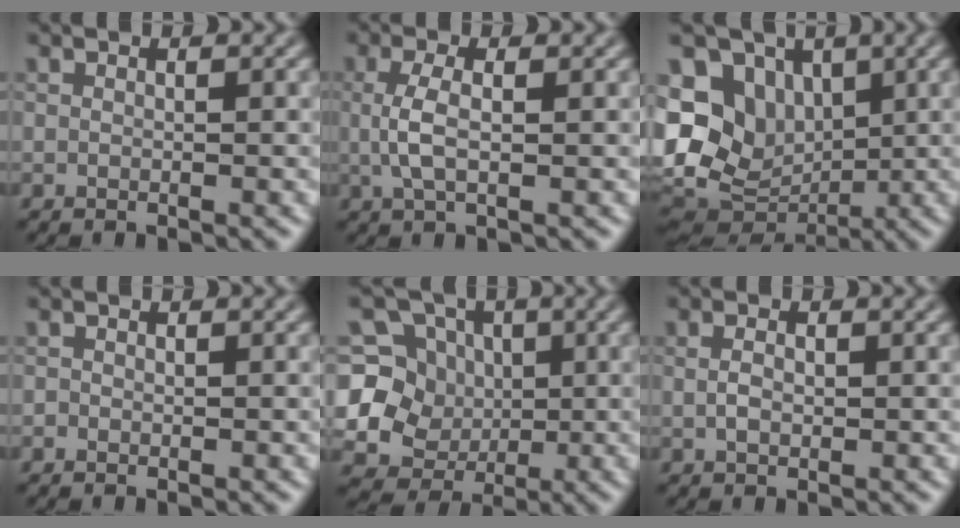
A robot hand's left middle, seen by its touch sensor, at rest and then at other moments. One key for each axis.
{"total": 2.8, "fx": 0.1, "fy": 1.0, "fz": 2.6, "tx": -0.063, "ty": 0.001, "tz": 0.000}
{"total": 11.1, "fx": 1.3, "fy": 9.2, "fz": 6.2, "tx": -0.125, "ty": 0.004, "tz": 0.023}
{"total": 0.0}
{"total": 9.8, "fx": 0.3, "fy": 9.1, "fz": 3.6, "tx": -0.080, "ty": 0.039, "tz": -0.035}
{"total": 1.3, "fx": 0.0, "fy": 0.8, "fz": 1.0, "tx": -0.023, "ty": 0.001, "tz": 0.000}